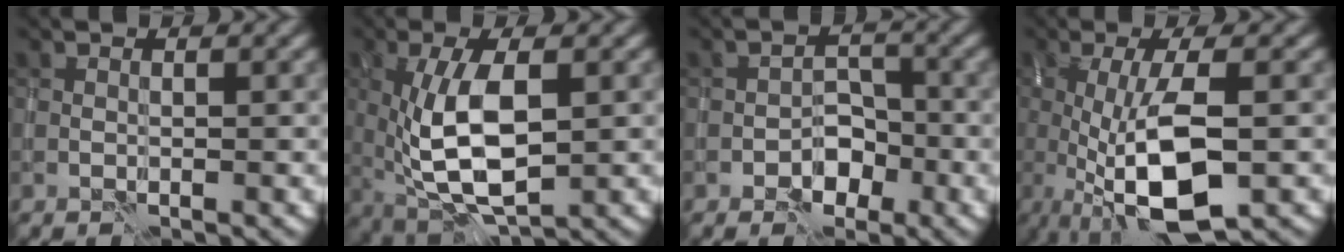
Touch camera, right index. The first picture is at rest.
{"total": 7.9, "force": [0.0, 3.3, 7.2], "torque": [-0.149, -0.006, 0.002]}
{"total": 3.0, "force": [-1.6, 2.1, 1.5], "torque": [-0.012, 0.005, -0.027]}
{"total": 8.8, "force": [-1.8, 2.9, 8.1], "torque": [-0.160, -0.011, -0.028]}